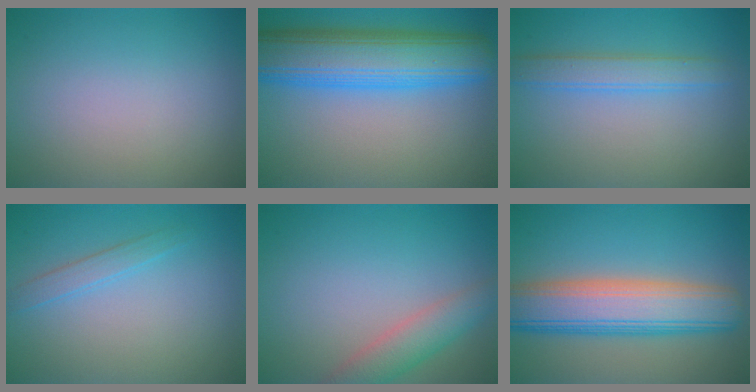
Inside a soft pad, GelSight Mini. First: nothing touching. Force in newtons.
{"total": 10.4, "press": 10.4, "slide": 0.3}
{"total": 2.8, "press": 2.8, "slide": 0.0}
{"total": 1.5, "press": 1.5, "slide": 0.1}
{"total": 3.5, "press": 3.5, "slide": 0.2}
{"total": 9.1, "press": 9.1, "slide": 0.6}